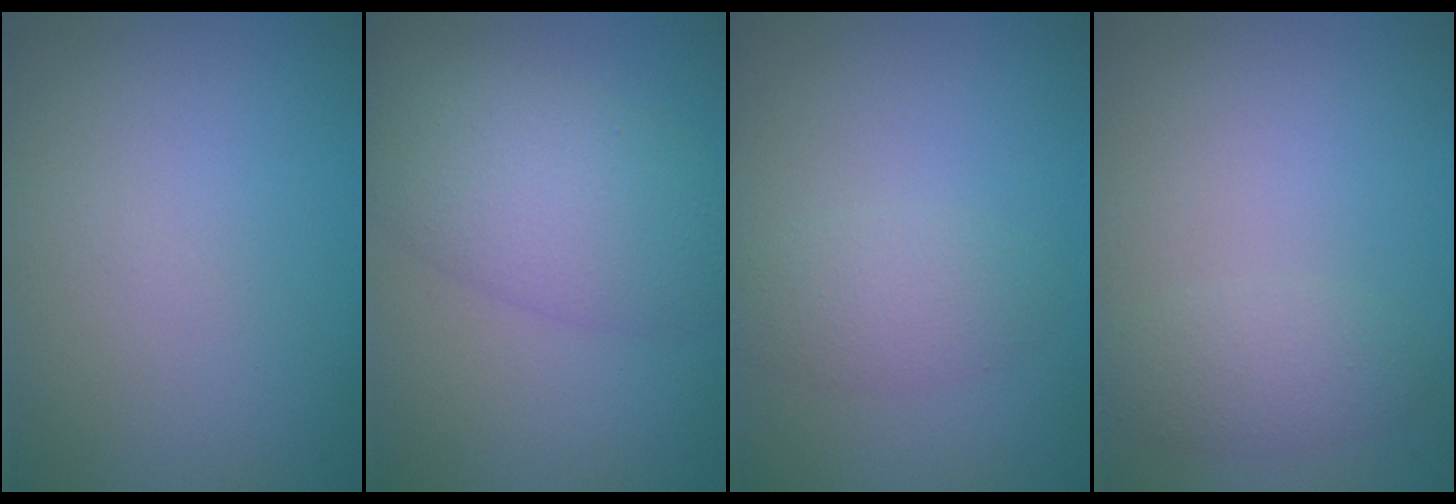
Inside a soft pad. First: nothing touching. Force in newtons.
{"total": 6.1, "press": 6.1, "slide": 0.2}
{"total": 2.3, "press": 2.3, "slide": 0.1}
{"total": 2.1, "press": 2.1, "slide": 0.2}